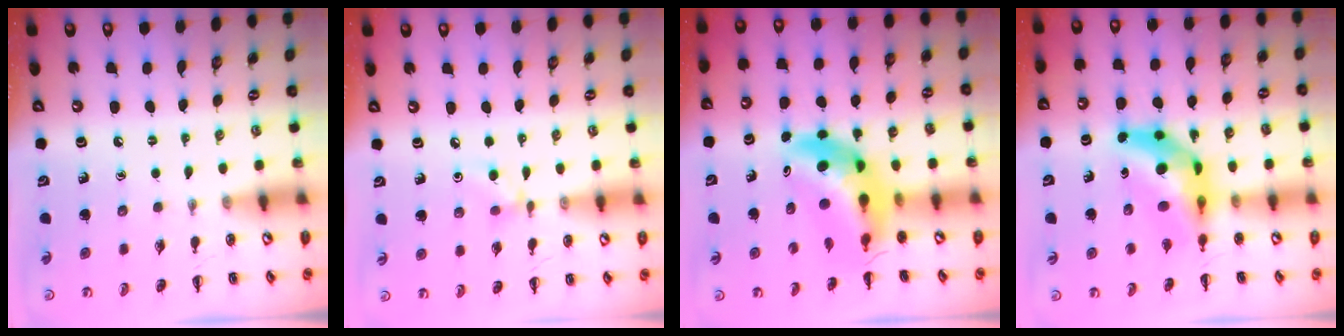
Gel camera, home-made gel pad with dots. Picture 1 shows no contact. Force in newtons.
{"total": 5.5, "press": 5.3, "slide": 1.5}
{"total": 7.9, "press": 7.6, "slide": 2.4}
{"total": 8.8, "press": 8.2, "slide": 3.2}